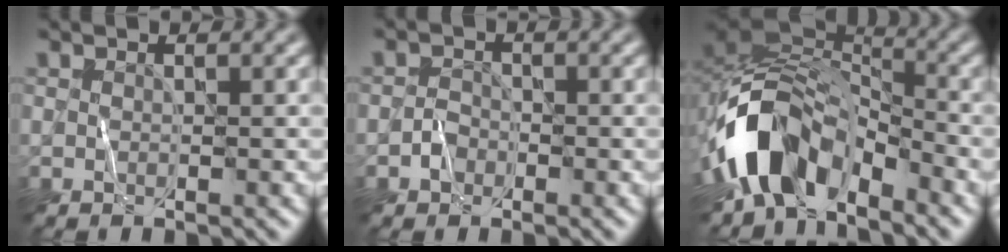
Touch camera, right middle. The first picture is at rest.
{"total": 1.1, "force": [-0.7, 0.9, 0.3], "torque": [-0.001, 0.008, -0.014]}
{"total": 10.1, "force": [-5.5, 5.9, 6.0], "torque": [-0.099, 0.011, -0.111]}